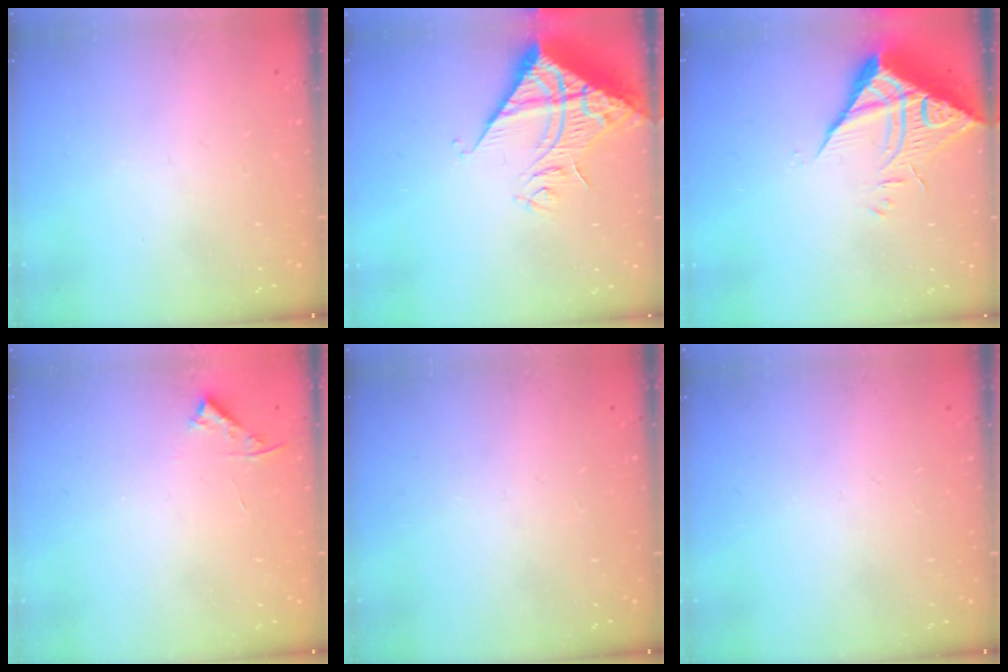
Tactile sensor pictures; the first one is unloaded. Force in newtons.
{"total": 15.4, "press": 15.2, "slide": 1.8}
{"total": 10.5, "press": 10.4, "slide": 1.0}
{"total": 3.8, "press": 3.8, "slide": 0.6}
{"total": 0.0}
{"total": 0.0}